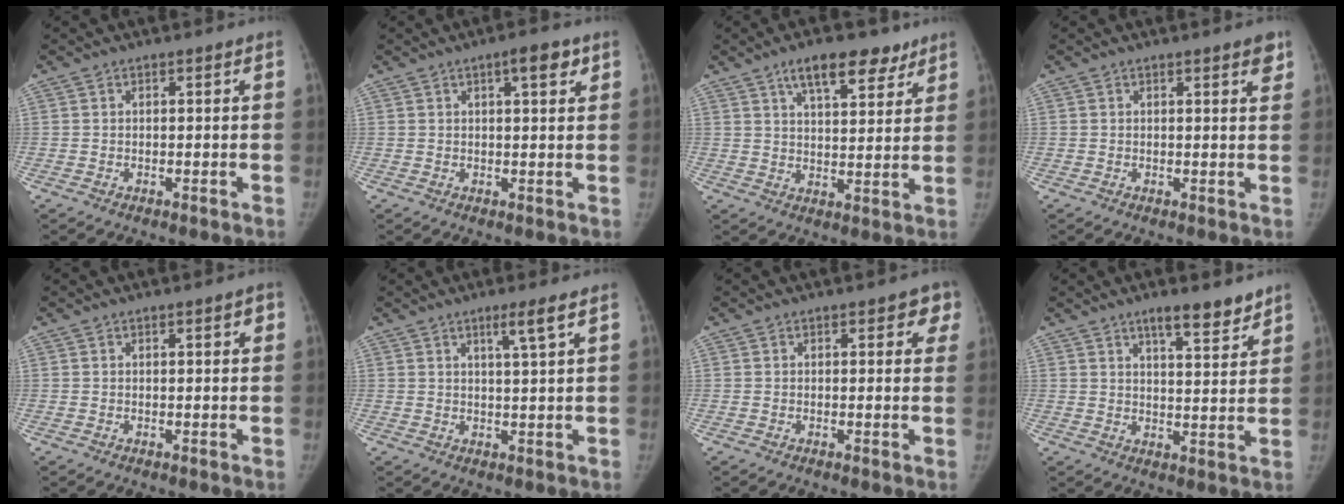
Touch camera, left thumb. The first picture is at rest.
{"total": 4.2, "force": [2.1, 1.2, 3.4], "torque": [-0.040, -0.005, 0.028]}
{"total": 10.6, "force": [6.8, 4.5, 6.7], "torque": [-0.075, -0.029, 0.107]}
{"total": 2.6, "force": [1.6, 0.6, 1.9], "torque": [-0.016, -0.007, 0.017]}
{"total": 1.3, "force": [0.5, 0.4, 1.2], "torque": [-0.006, 0.004, 0.004]}
{"total": 3.8, "force": [2.1, -0.4, 3.2], "torque": [-0.059, -0.014, 0.040]}
{"total": 3.7, "force": [1.8, 2.1, 2.5], "torque": [0.011, -0.001, 0.010]}
{"total": 7.4, "force": [5.6, 1.6, 4.6], "torque": [-0.054, -0.039, 0.085]}